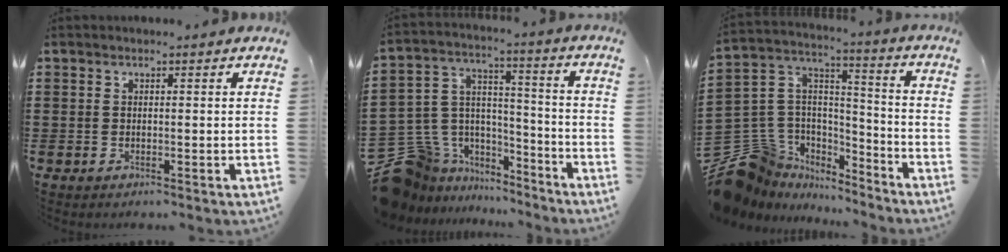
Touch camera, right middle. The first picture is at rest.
{"total": 10.5, "force": [-6.9, 7.8, 1.1], "torque": [-0.068, 0.005, -0.126]}
{"total": 11.2, "force": [-7.9, 7.8, 1.5], "torque": [-0.083, 0.007, -0.151]}